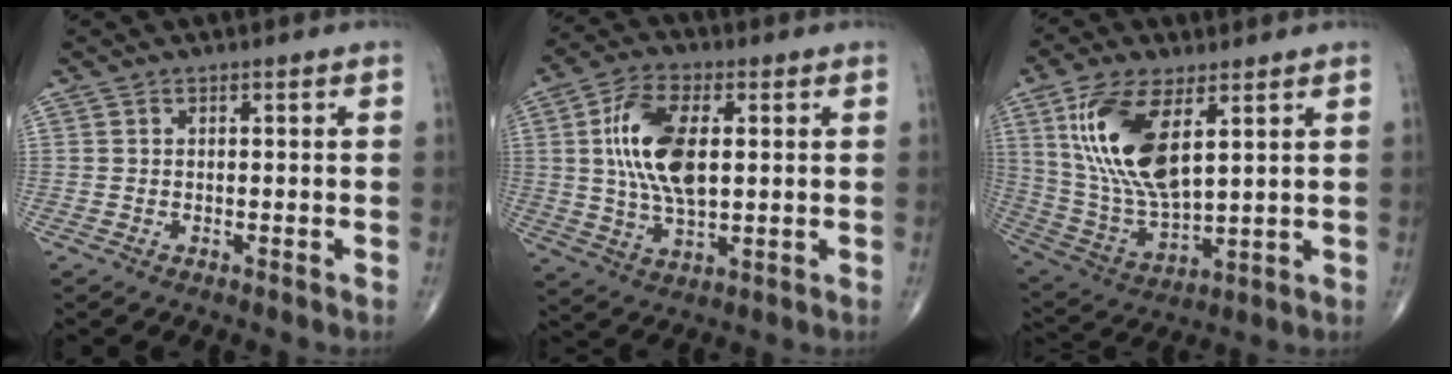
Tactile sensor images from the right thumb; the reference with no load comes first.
{"total": 13.9, "force": [2.2, 7.1, 11.8], "torque": [-0.224, -0.002, 0.041]}
{"total": 17.4, "force": [6.1, 7.7, 14.3], "torque": [-0.286, -0.022, 0.128]}